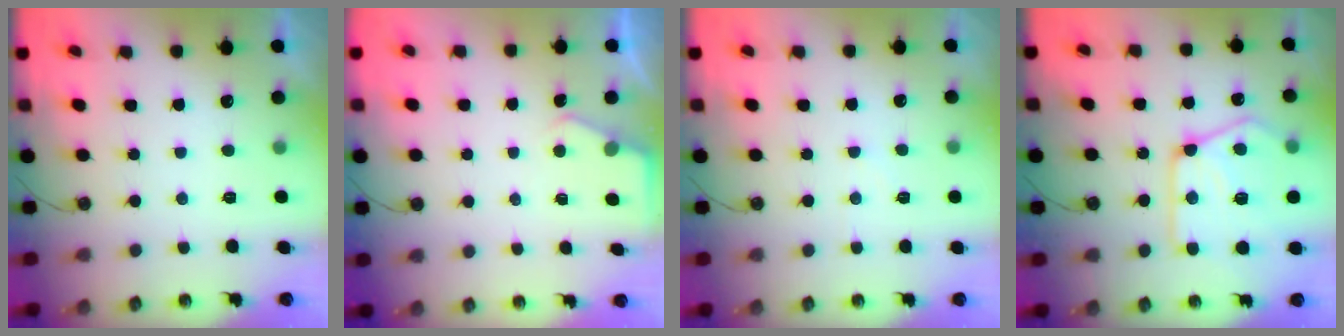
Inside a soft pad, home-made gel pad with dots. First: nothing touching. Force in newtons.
{"total": 2.6, "press": 2.6, "slide": 0.4}
{"total": 3.7, "press": 3.6, "slide": 0.6}
{"total": 18.4, "press": 18.2, "slide": 2.3}